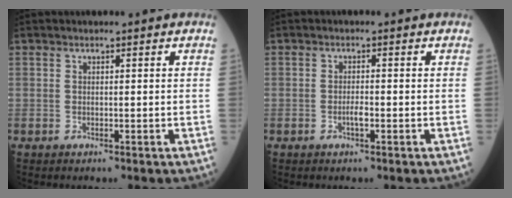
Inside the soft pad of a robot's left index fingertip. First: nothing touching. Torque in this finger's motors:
{"motor_torque": [0.24, 0.18, 0.01, 0.01]}